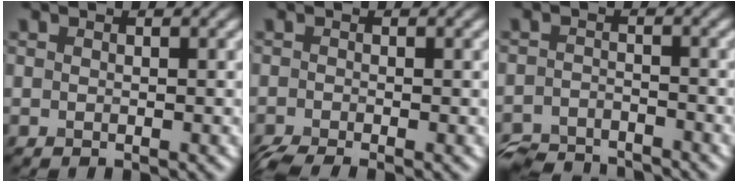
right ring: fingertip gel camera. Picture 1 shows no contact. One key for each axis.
{"total": 2.7, "fx": -2.2, "fy": 0.4, "fz": 1.5, "tx": -0.027, "ty": -0.012, "tz": -0.046}
{"total": 5.7, "fx": -5.4, "fy": 1.3, "fz": 1.2, "tx": -0.021, "ty": -0.016, "tz": -0.102}